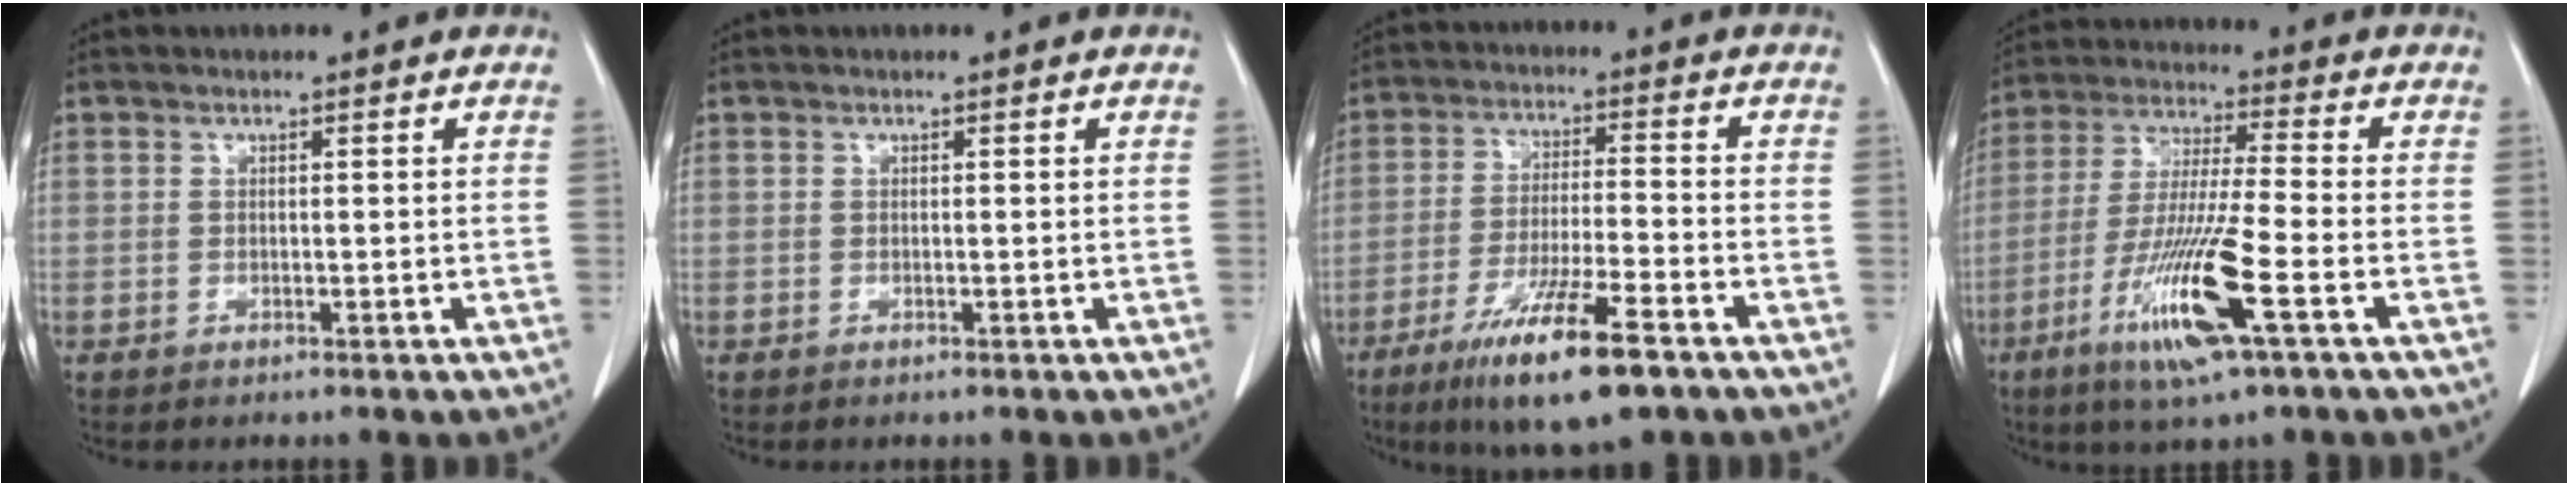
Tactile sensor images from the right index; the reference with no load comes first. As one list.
[{"total": 0.0}, {"total": 13.0, "force": [-8.0, 1.2, 10.1], "torque": [-0.187, -0.030, -0.135]}, {"total": 14.0, "force": [-5.9, 0.1, 12.7], "torque": [-0.258, -0.027, -0.112]}]